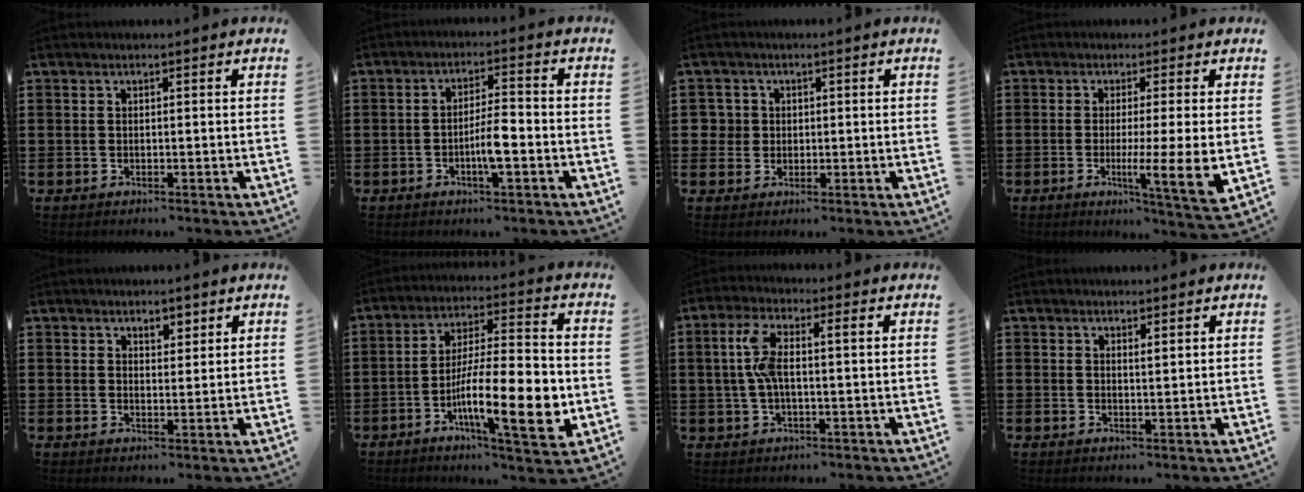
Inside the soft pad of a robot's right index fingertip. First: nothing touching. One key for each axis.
{"total": 4.9, "fx": -1.6, "fy": 1.0, "fz": 4.6, "tx": -0.086, "ty": 0.003, "tz": -0.031}
{"total": 3.0, "fx": 0.4, "fy": 2.9, "fz": 0.6, "tx": -0.024, "ty": 0.011, "tz": 0.005}
{"total": 7.7, "fx": -1.2, "fy": 0.0, "fz": 7.6, "tx": -0.123, "ty": -0.021, "tz": -0.017}
{"total": 2.3, "fx": 1.8, "fy": 1.2, "fz": 1.0, "tx": -0.015, "ty": 0.003, "tz": 0.031}
{"total": 16.3, "fx": -4.3, "fy": 4.1, "fz": 15.1, "tx": -0.255, "ty": -0.007, "tz": -0.074}
{"total": 6.3, "fx": 0.5, "fy": 2.0, "fz": 5.9, "tx": -0.132, "ty": 0.002, "tz": -0.001}
{"total": 0.9, "fx": 0.8, "fy": 0.1, "fz": 0.5, "tx": -0.011, "ty": 0.000, "tz": 0.014}